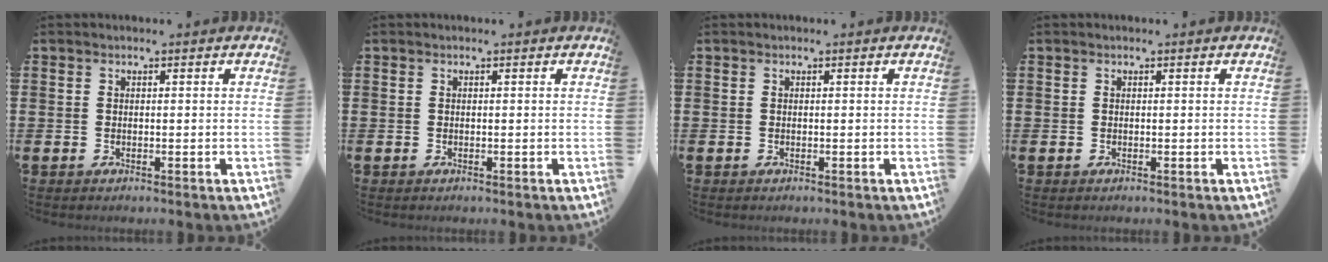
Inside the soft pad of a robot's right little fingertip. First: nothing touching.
{"total": 0.0}
{"total": 0.0}
{"total": 0.0}